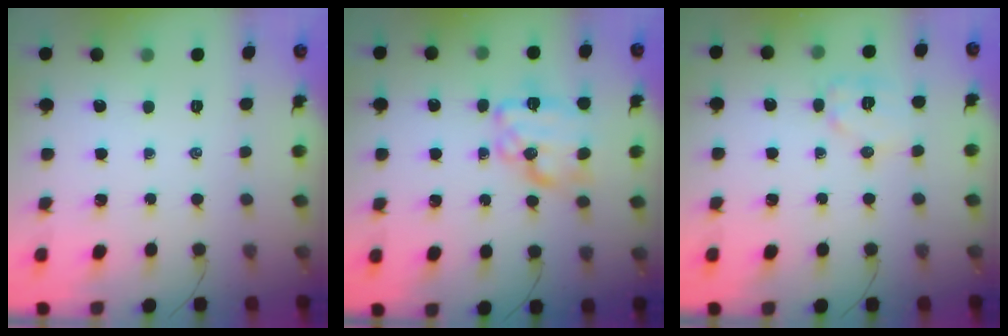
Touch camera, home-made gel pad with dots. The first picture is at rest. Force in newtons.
{"total": 14.2, "press": 14.2, "slide": 0.4}
{"total": 9.1, "press": 9.1, "slide": 0.2}